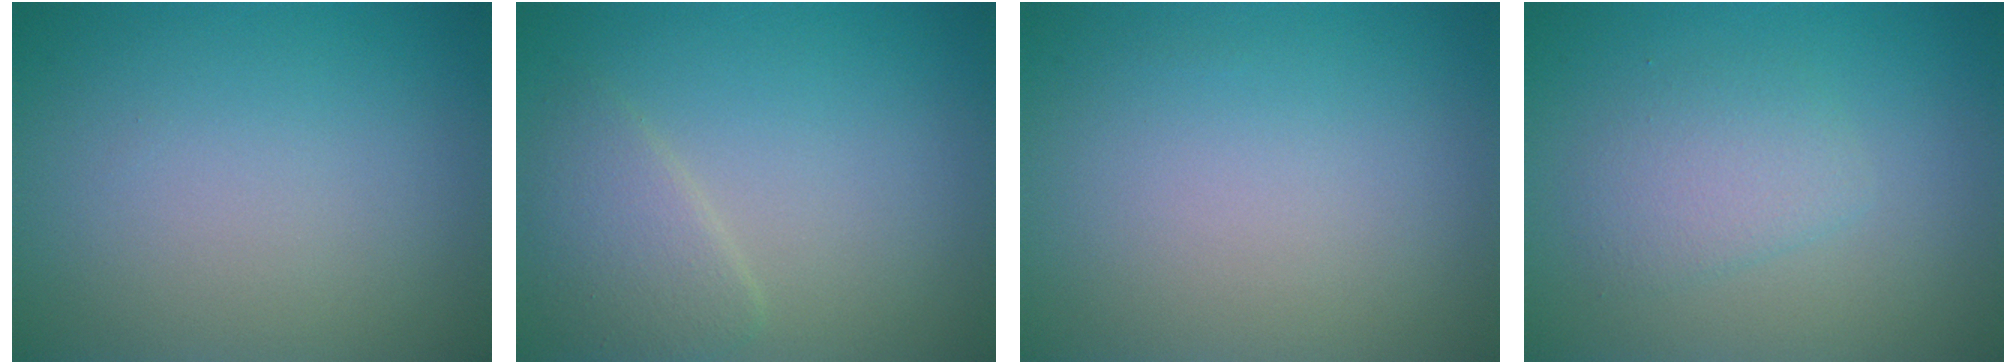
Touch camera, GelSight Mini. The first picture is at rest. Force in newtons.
{"total": 2.6, "press": 2.6, "slide": 0.0}
{"total": 0.0}
{"total": 2.3, "press": 2.3, "slide": 0.0}